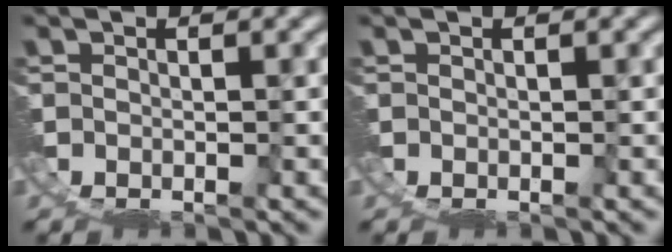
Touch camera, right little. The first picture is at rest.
{"total": 0.0}